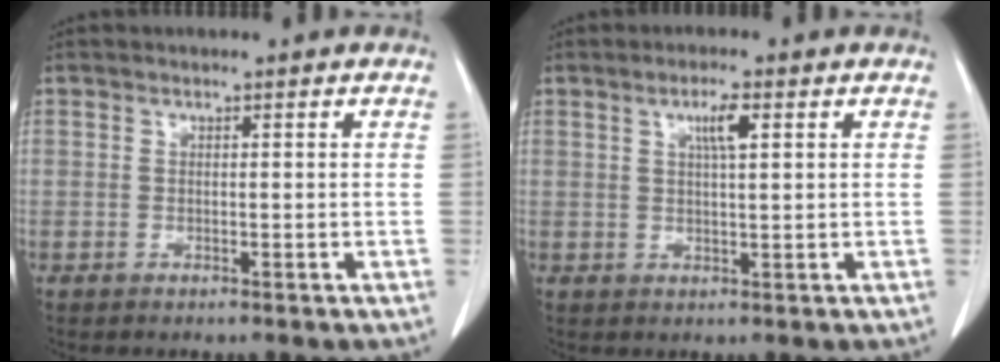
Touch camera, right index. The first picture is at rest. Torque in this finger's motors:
{"motor_torque": [0.43, 0.09, 0.05, 0.02]}